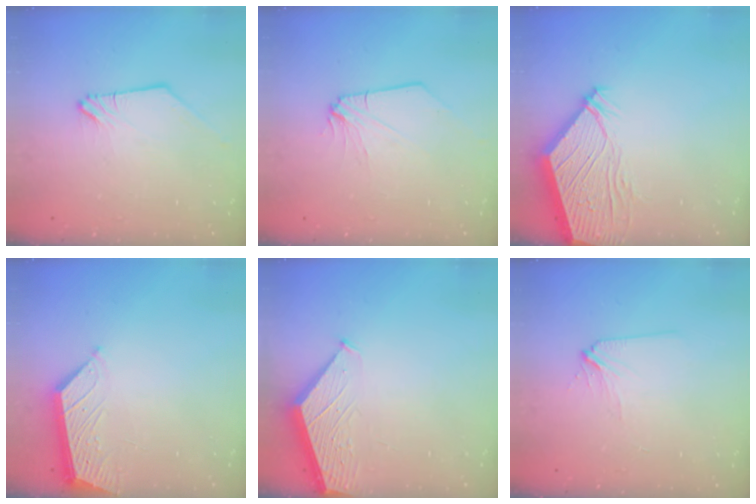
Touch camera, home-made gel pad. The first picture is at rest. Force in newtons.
{"total": 1.7, "press": 1.7, "slide": 0.3}
{"total": 10.4, "press": 10.3, "slide": 1.3}
{"total": 5.7, "press": 5.7, "slide": 0.3}
{"total": 1.8, "press": 1.8, "slide": 0.2}
{"total": 3.6, "press": 3.5, "slide": 0.5}